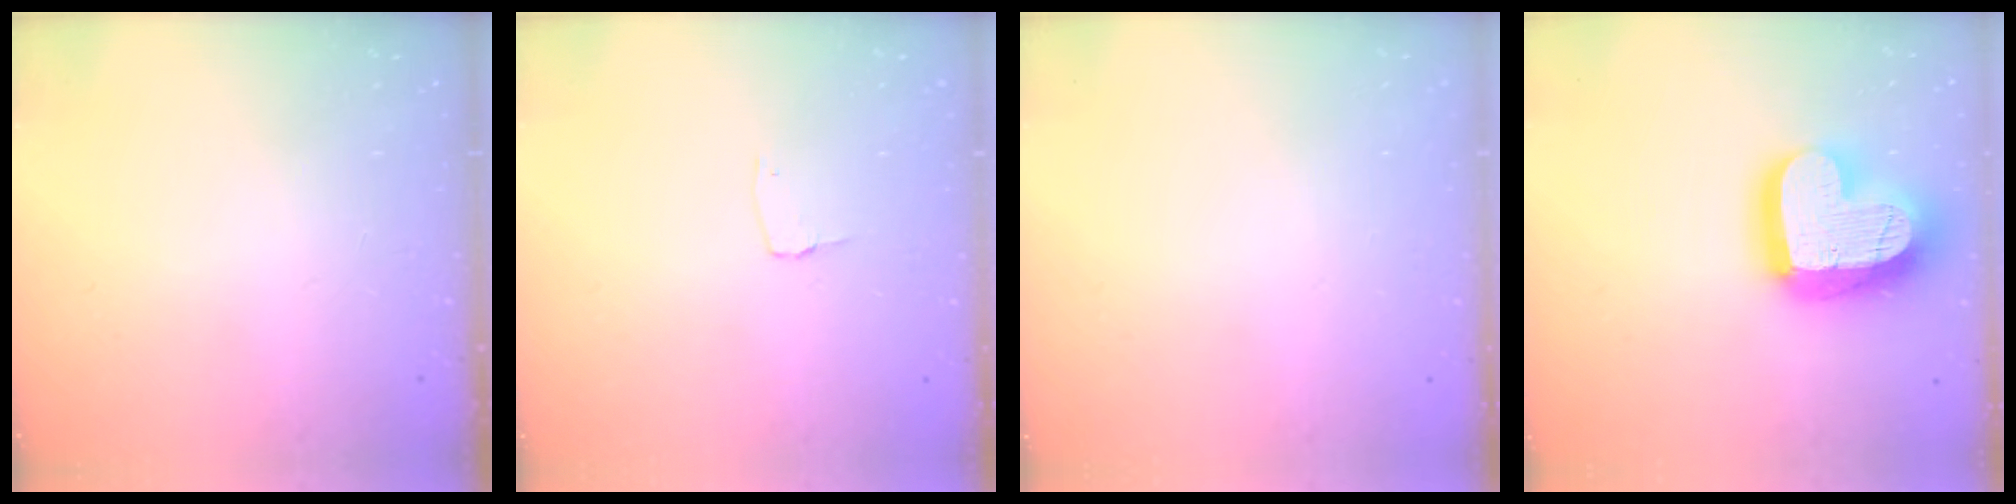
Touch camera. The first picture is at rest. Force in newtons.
{"total": 2.7, "press": 2.7, "slide": 0.3}
{"total": 0.0}
{"total": 23.3, "press": 23.3, "slide": 1.9}